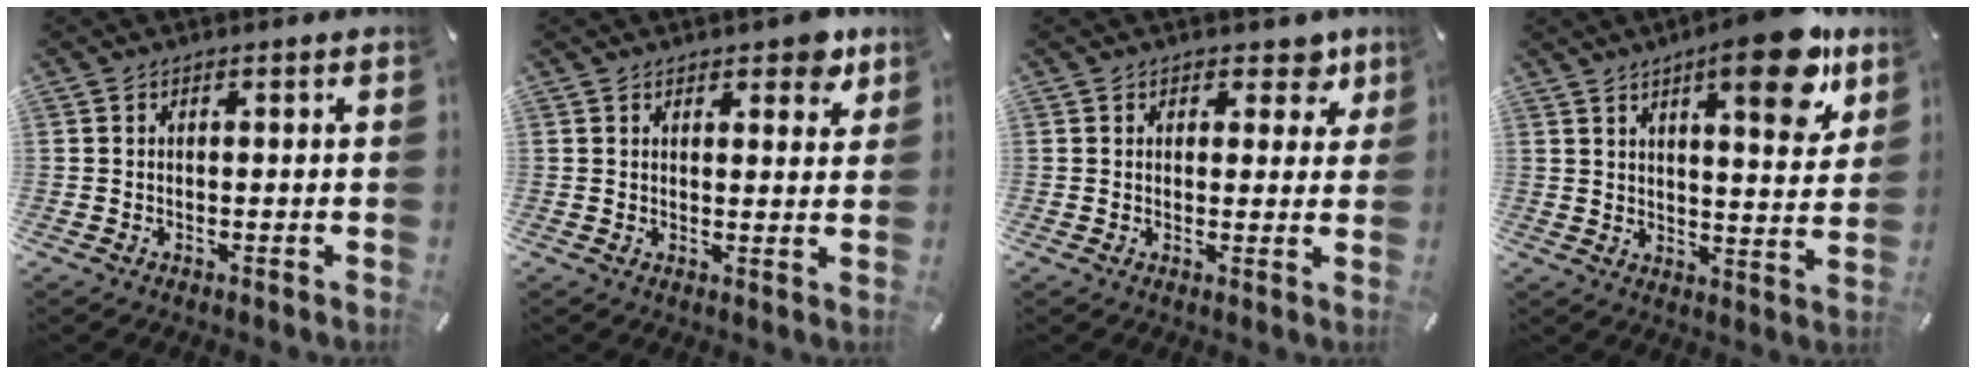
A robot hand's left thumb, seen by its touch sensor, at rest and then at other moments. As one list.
[{"total": 5.0, "force": [3.7, 2.4, 2.4], "torque": [-0.024, -0.017, 0.060]}, {"total": 6.3, "force": [3.8, 3.9, 3.3], "torque": [-0.011, -0.022, 0.056]}, {"total": 15.8, "force": [9.7, 4.7, 11.5], "torque": [-0.145, -0.058, 0.149]}]